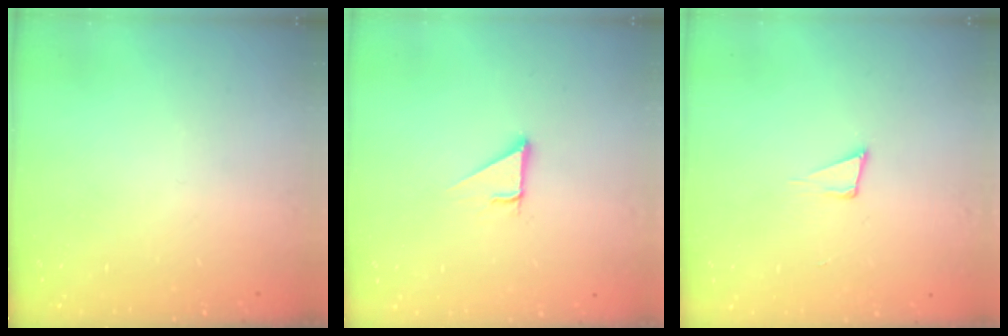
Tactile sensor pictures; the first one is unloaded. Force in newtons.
{"total": 2.9, "press": 2.9, "slide": 0.1}
{"total": 4.1, "press": 2.6, "slide": 3.2}